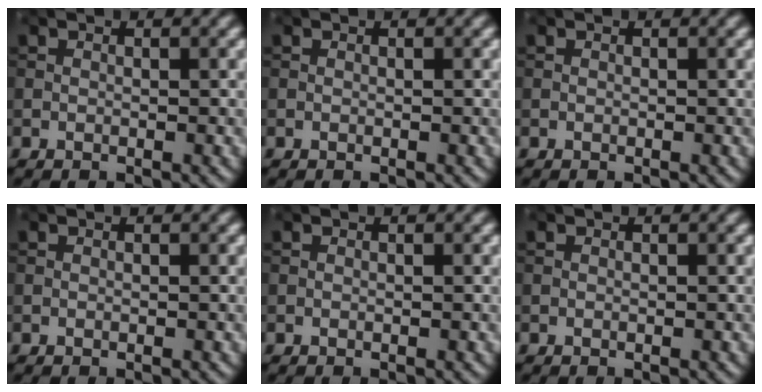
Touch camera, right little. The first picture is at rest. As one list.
[{"total": 0.0}, {"total": 0.0}, {"total": 0.0}, {"total": 0.0}, {"total": 0.0}]